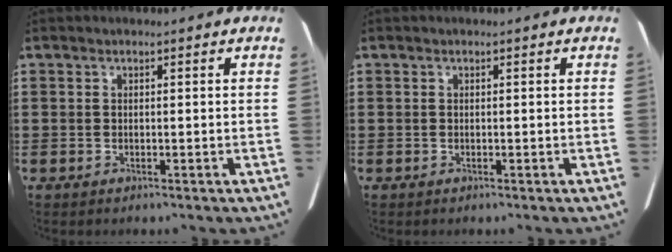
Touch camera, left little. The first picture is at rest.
{"total": 0.0}